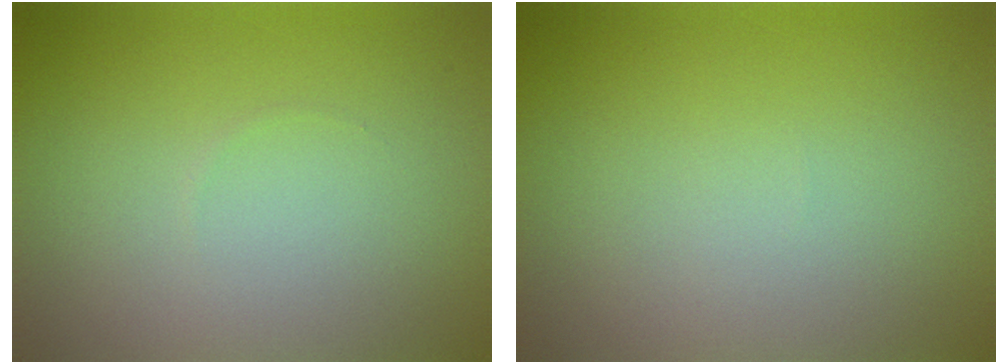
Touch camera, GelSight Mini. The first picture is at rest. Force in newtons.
{"total": 0.0}